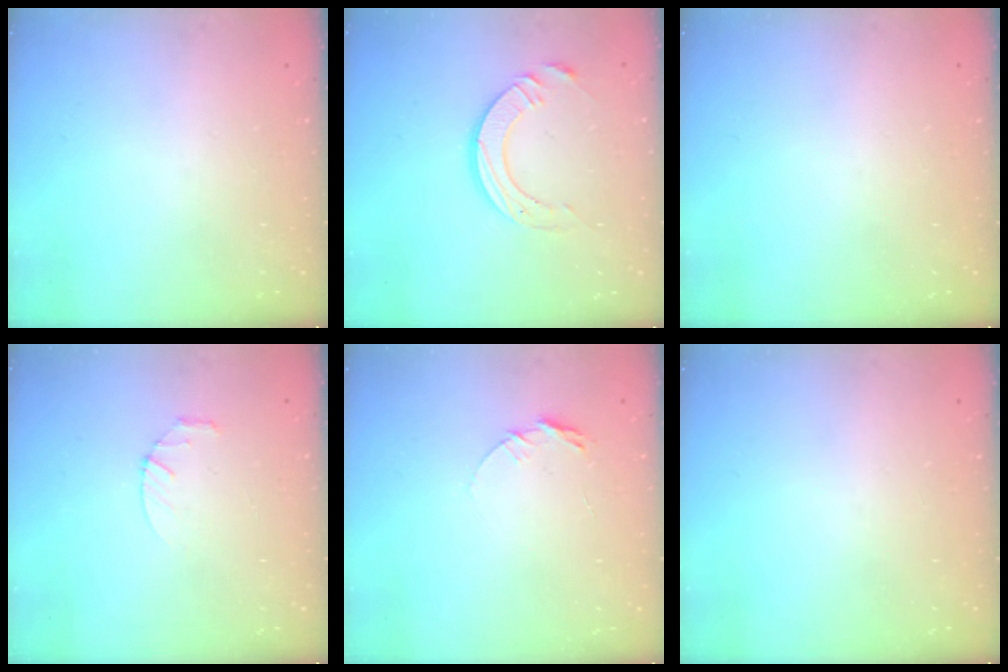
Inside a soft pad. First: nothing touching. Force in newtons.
{"total": 10.7, "press": 10.7, "slide": 1.1}
{"total": 0.0}
{"total": 2.8, "press": 2.8, "slide": 0.4}
{"total": 5.7, "press": 5.7, "slide": 0.5}
{"total": 0.0}